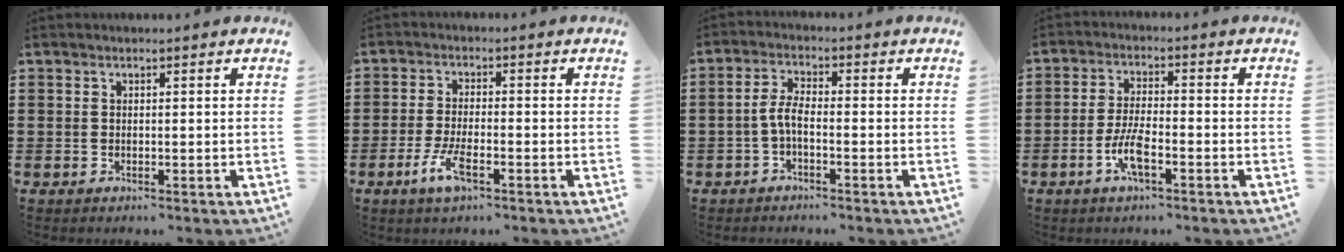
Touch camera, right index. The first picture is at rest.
{"total": 5.0, "force": [-2.5, 1.3, 4.1], "torque": [-0.093, -0.010, -0.049]}
{"total": 3.6, "force": [-1.3, 1.1, 3.2], "torque": [-0.080, -0.003, -0.031]}
{"total": 5.4, "force": [-2.3, 1.4, 4.7], "torque": [-0.112, -0.008, -0.050]}